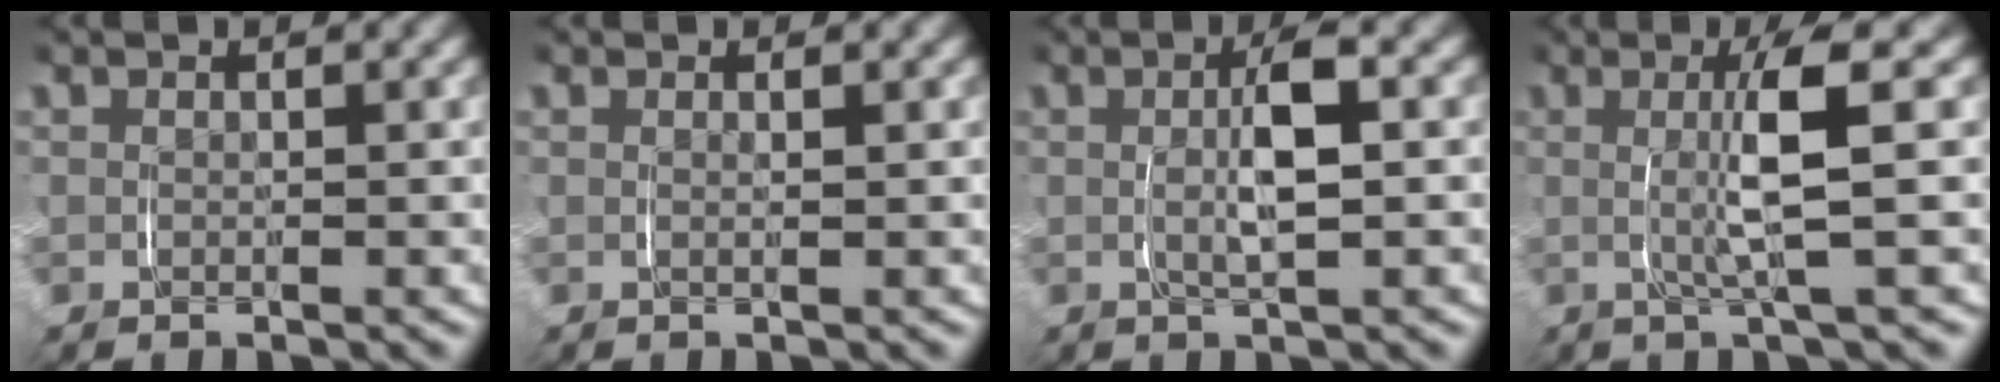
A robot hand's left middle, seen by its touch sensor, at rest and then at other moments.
{"total": 0.6, "force": [0.2, -0.4, 0.4], "torque": [-0.003, -0.002, 0.006]}
{"total": 3.2, "force": [0.1, 0.6, 3.1], "torque": [-0.054, 0.001, 0.004]}
{"total": 3.9, "force": [0.4, -0.5, 3.9], "torque": [-0.067, 0.000, 0.005]}